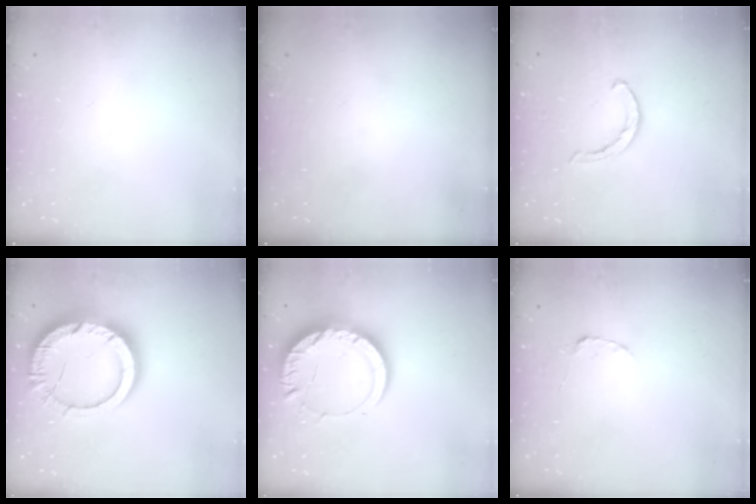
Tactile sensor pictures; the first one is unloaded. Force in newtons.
{"total": 0.0}
{"total": 2.1, "press": 2.1, "slide": 0.3}
{"total": 16.2, "press": 16.2, "slide": 1.5}
{"total": 14.4, "press": 14.4, "slide": 1.3}
{"total": 2.2, "press": 2.2, "slide": 0.3}